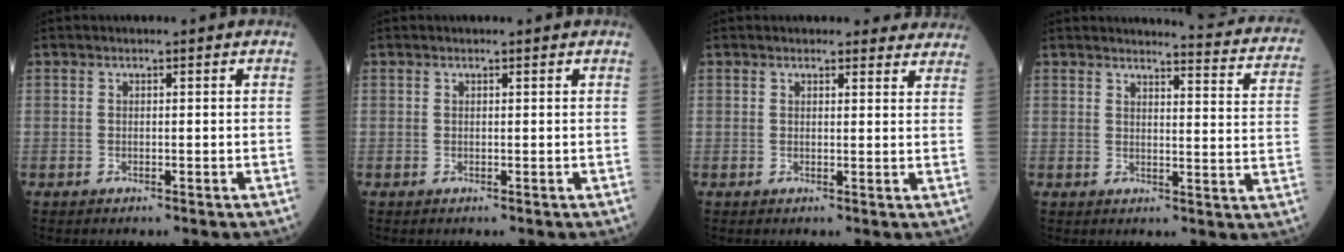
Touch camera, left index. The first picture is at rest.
{"total": 0.5, "force": [0.5, 0.0, 0.3], "torque": [-0.010, 0.003, 0.006]}
{"total": 7.7, "force": [7.3, 1.9, 1.4], "torque": [0.013, -0.002, 0.057]}
{"total": 12.6, "force": [12.2, 0.3, 2.9], "torque": [-0.022, -0.081, 0.111]}